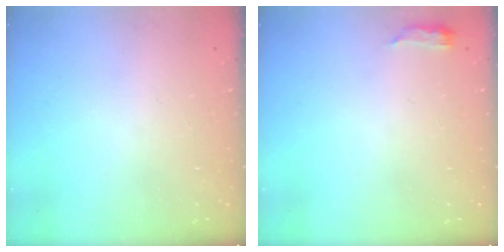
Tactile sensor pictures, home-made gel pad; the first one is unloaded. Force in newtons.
{"total": 3.3, "press": 3.1, "slide": 1.2}